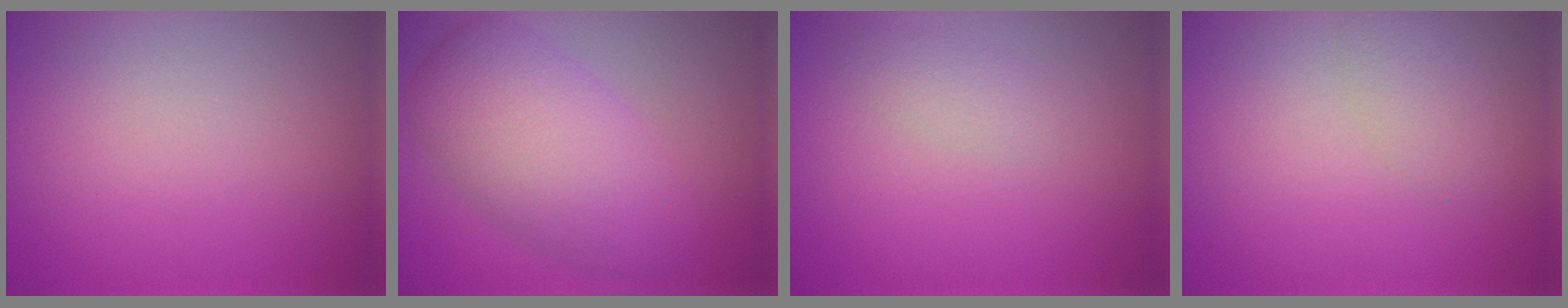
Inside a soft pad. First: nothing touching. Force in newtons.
{"total": 7.2, "press": 7.2, "slide": 0.1}
{"total": 1.5, "press": 1.5, "slide": 0.1}
{"total": 1.7, "press": 1.7, "slide": 0.0}